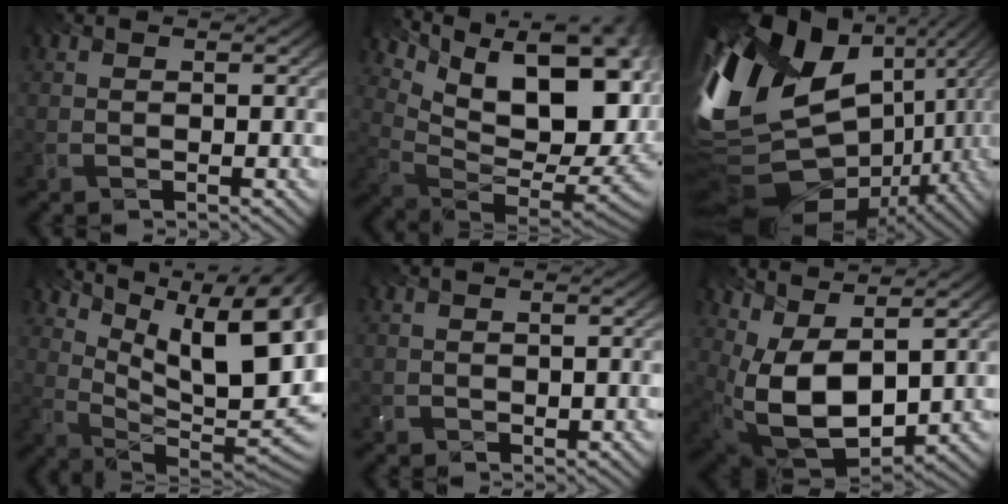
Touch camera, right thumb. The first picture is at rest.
{"total": 16.2, "force": [2.8, 10.5, 12.0], "torque": [-0.193, -0.001, 0.115]}
{"total": 17.9, "force": [-2.7, 13.7, 11.2], "torque": [-0.287, -0.038, -0.010]}
{"total": 14.5, "force": [4.9, 6.0, 12.3], "torque": [-0.194, 0.009, 0.098]}
{"total": 0.6, "force": [-0.4, -0.2, -0.4], "torque": [-0.014, -0.004, 0.010]}
{"total": 12.3, "force": [0.5, 7.2, 10.0], "torque": [-0.233, -0.031, 0.052]}